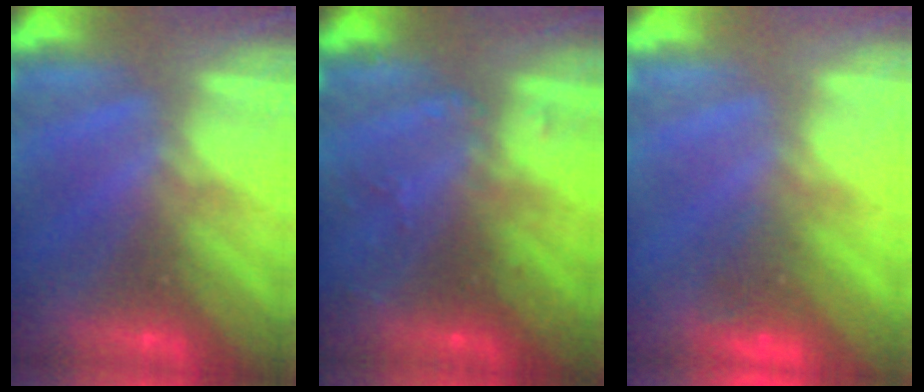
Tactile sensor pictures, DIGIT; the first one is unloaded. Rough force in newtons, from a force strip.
{"total": 2.4}
{"total": 4.7}